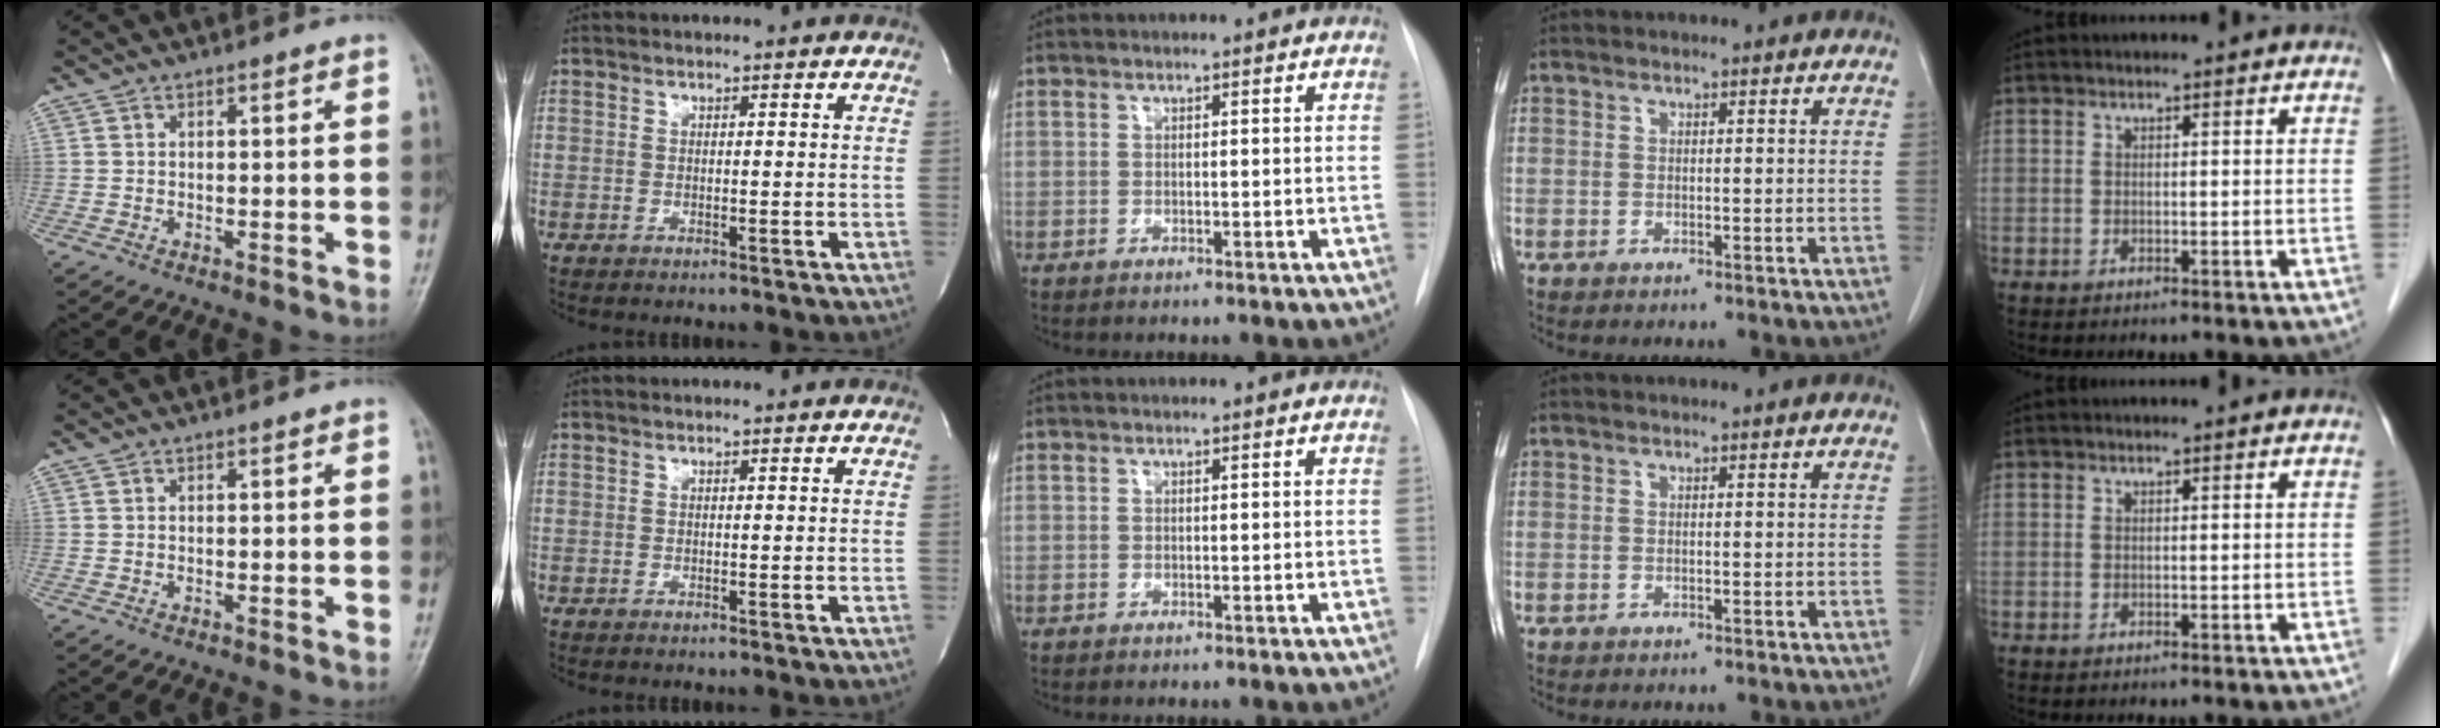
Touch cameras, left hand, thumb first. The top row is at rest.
{}